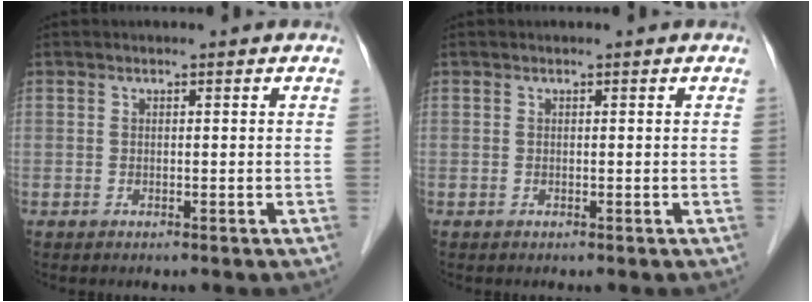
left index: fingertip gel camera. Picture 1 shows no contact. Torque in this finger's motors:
{"motor_torque": [-0.01, 0.01, 0.00, -0.01]}